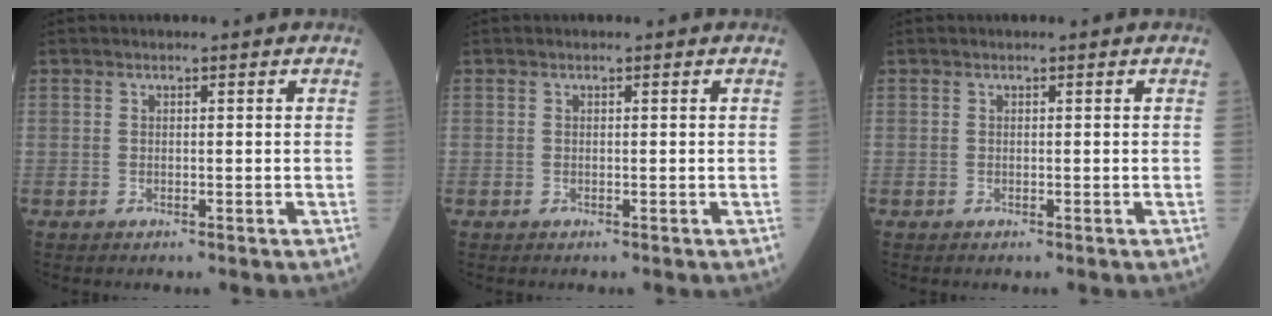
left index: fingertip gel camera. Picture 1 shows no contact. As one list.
[{"total": 0.0}, {"total": 0.0}]